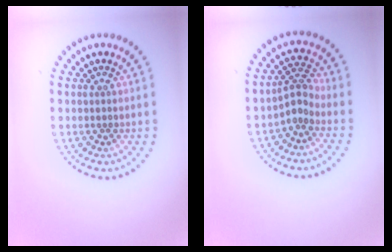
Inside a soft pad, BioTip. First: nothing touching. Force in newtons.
{"total": 2.1, "press": 1.5, "slide": 1.5}